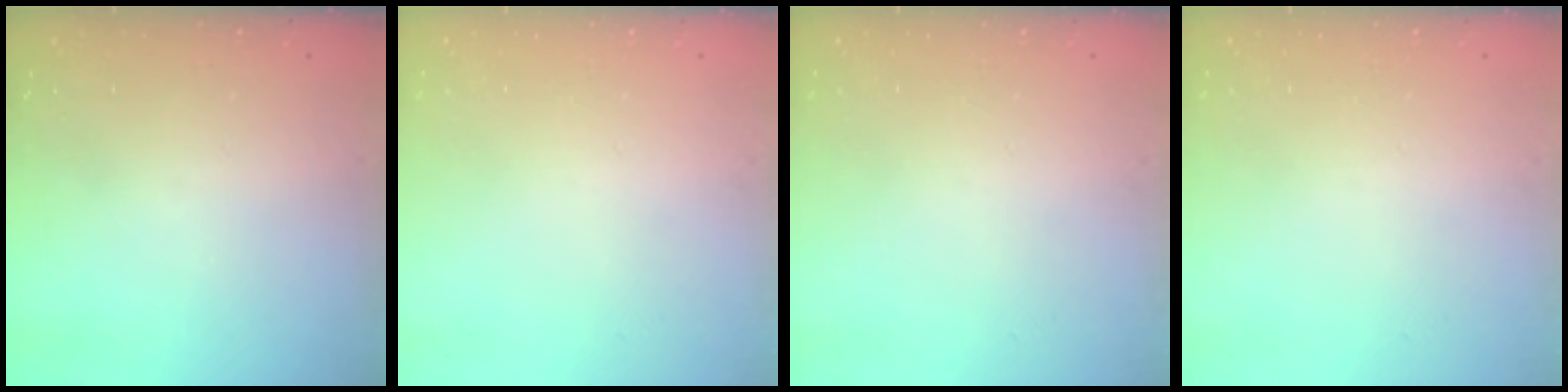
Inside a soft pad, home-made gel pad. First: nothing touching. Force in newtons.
{"total": 0.0}
{"total": 0.0}
{"total": 0.0}